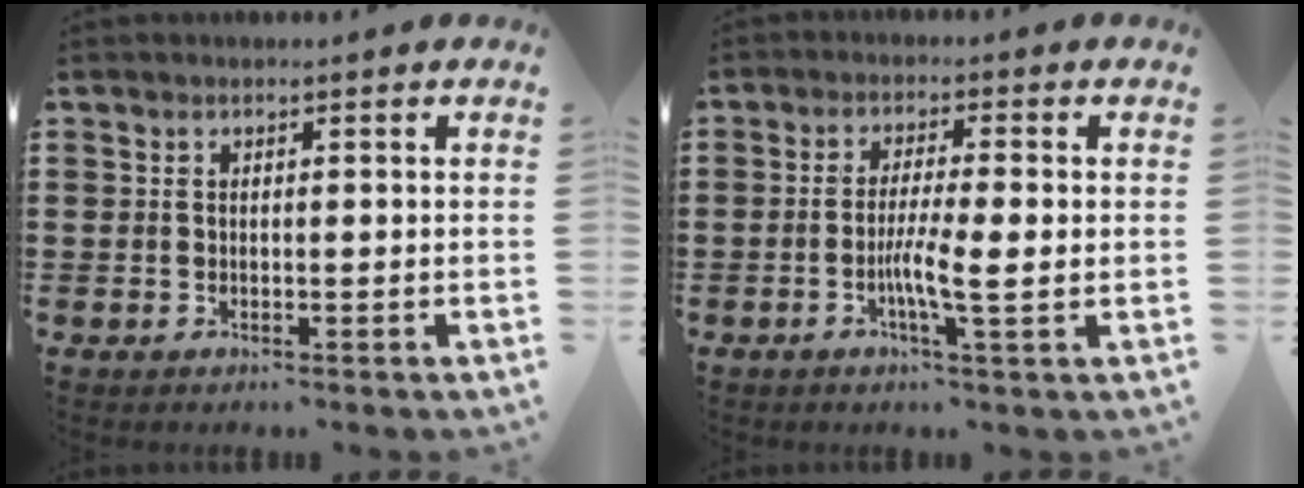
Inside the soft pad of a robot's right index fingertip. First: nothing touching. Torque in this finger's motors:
{"motor_torque": [-0.54, 0.04, 0.17, 0.03]}